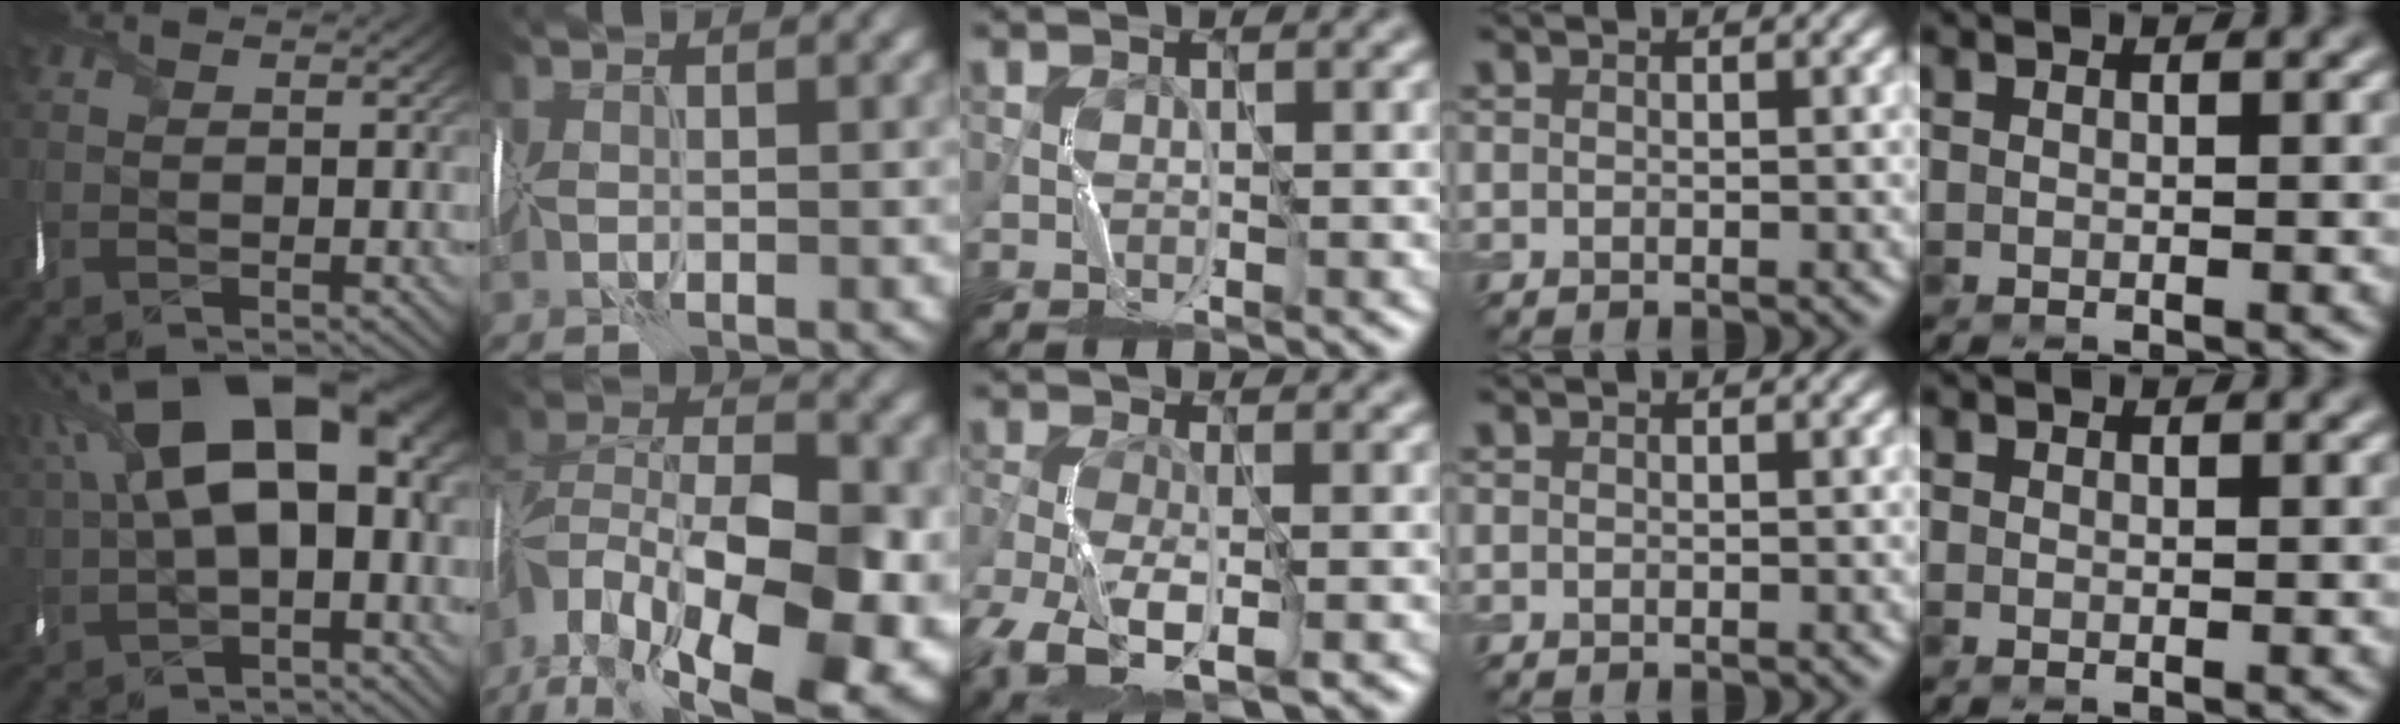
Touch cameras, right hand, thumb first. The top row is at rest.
{"thumb": {"total": 18.8, "force": [4.7, 9.4, 15.6], "torque": [-0.288, 0.026, 0.091]}, "index": {"total": 18.6, "force": [-8.4, 10.4, 12.8], "torque": [-0.232, -0.006, -0.127]}, "middle": {"total": 8.0, "force": [-4.5, 3.3, 5.8], "torque": [-0.128, -0.021, -0.087]}}